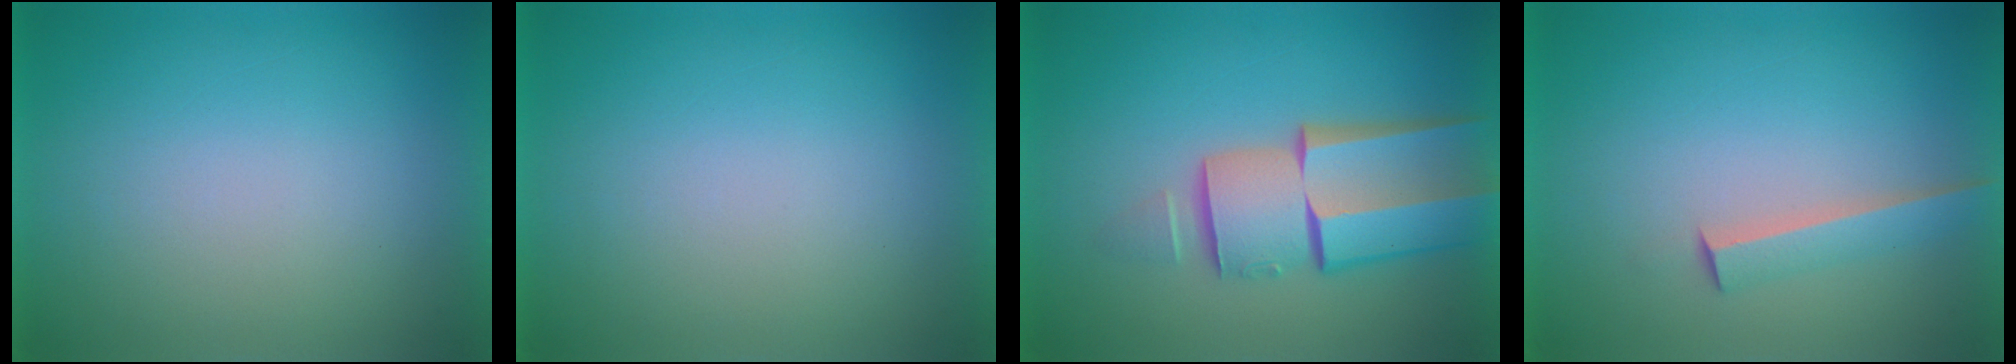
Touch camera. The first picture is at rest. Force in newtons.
{"total": 1.1}
{"total": 7.6}
{"total": 2.5}